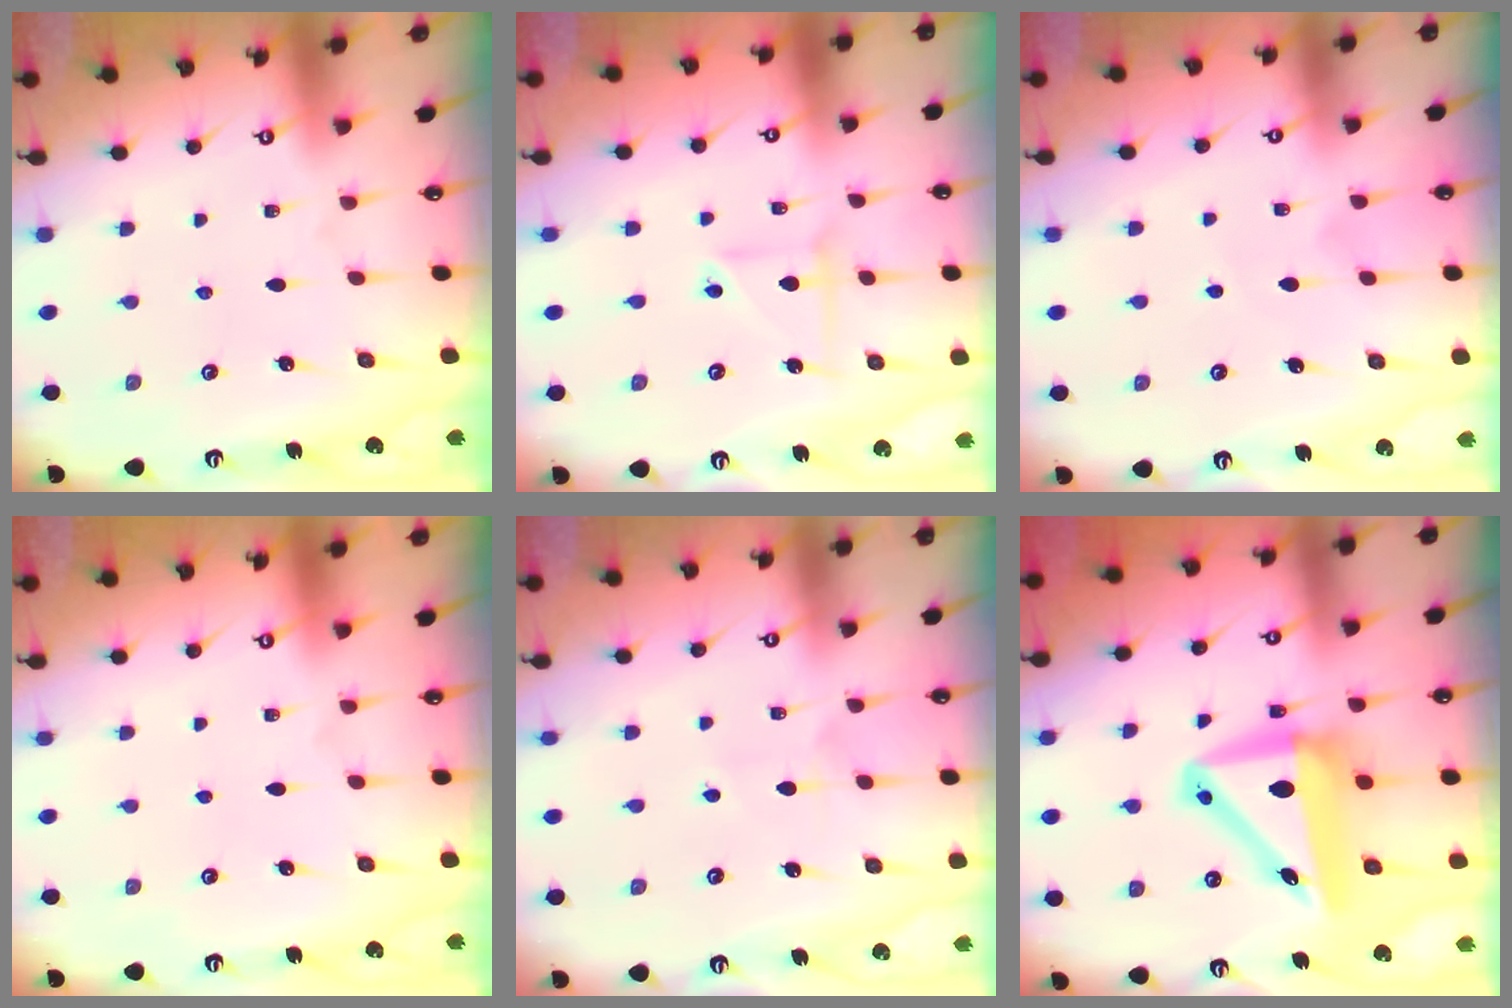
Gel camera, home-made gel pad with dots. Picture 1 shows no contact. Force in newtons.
{"total": 4.2, "press": 4.1, "slide": 0.5}
{"total": 4.2, "press": 4.1, "slide": 0.6}
{"total": 0.0}
{"total": 5.9, "press": 5.8, "slide": 0.6}
{"total": 10.7, "press": 10.3, "slide": 3.0}